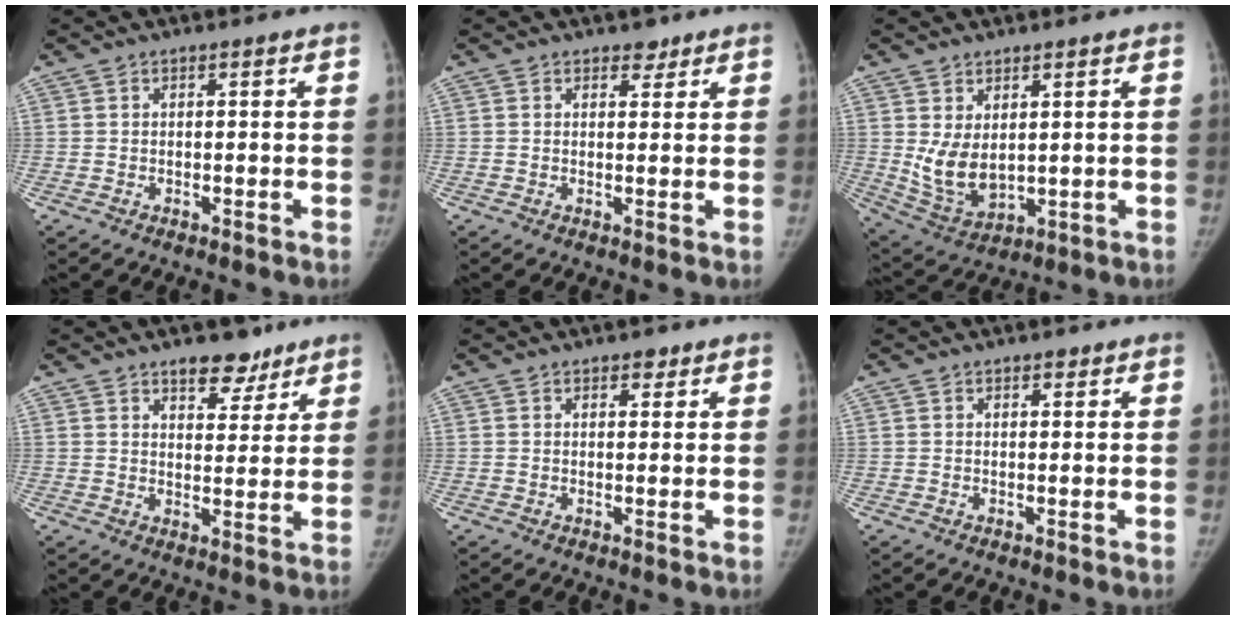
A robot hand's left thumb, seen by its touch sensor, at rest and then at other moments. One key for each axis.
{"total": 2.2, "fx": 1.6, "fy": 1.3, "fz": 0.7, "tx": 0.006, "ty": -0.009, "tz": 0.020}
{"total": 8.1, "fx": 1.7, "fy": 5.0, "fz": 6.2, "tx": -0.105, "ty": -0.024, "tz": 0.054}
{"total": 7.4, "fx": 5.3, "fy": 3.8, "fz": 3.5, "tx": -0.016, "ty": -0.031, "tz": 0.078}
{"total": 2.2, "fx": 1.5, "fy": 1.2, "fz": 1.2, "tx": -0.003, "ty": -0.007, "tz": 0.018}
{"total": 1.5, "fx": 1.0, "fy": 0.8, "fz": 0.8, "tx": -0.005, "ty": -0.004, "tz": 0.011}